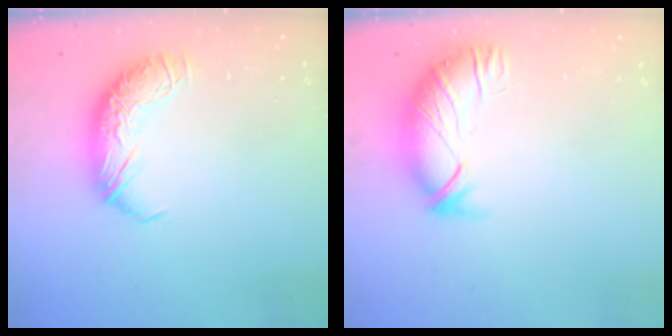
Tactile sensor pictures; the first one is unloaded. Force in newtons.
{"total": 3.5, "press": 2.4, "slide": 2.5}